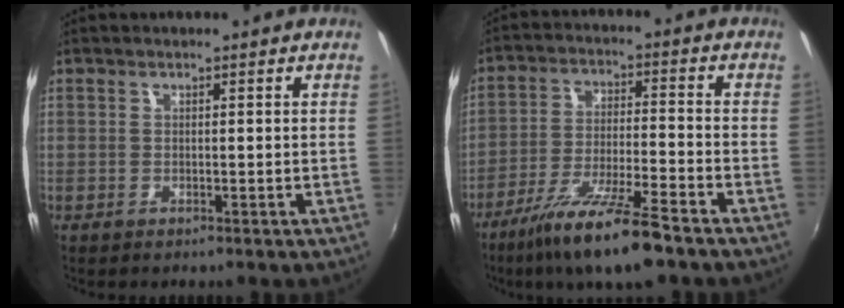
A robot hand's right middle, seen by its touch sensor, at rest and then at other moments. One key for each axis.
{"total": 13.8, "fx": -10.1, "fy": 1.2, "fz": 9.3, "tx": -0.188, "ty": -0.026, "tz": -0.177}